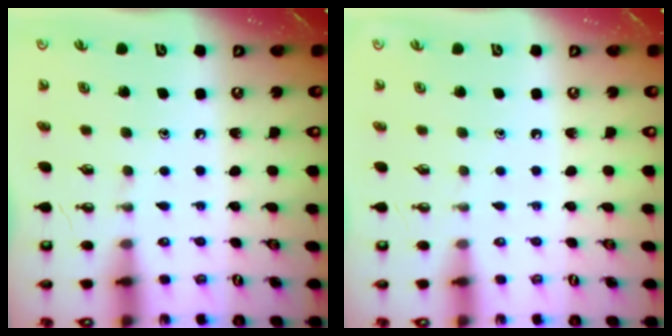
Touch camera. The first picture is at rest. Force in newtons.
{"total": 0.0}